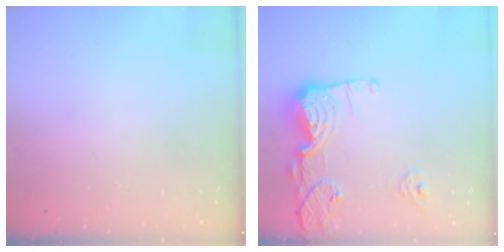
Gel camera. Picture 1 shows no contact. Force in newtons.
{"total": 15.9, "press": 15.9, "slide": 1.5}